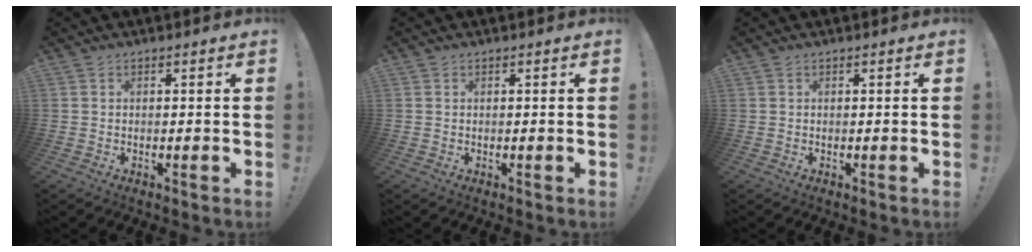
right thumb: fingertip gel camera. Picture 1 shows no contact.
{"total": 0.0}
{"total": 0.0}